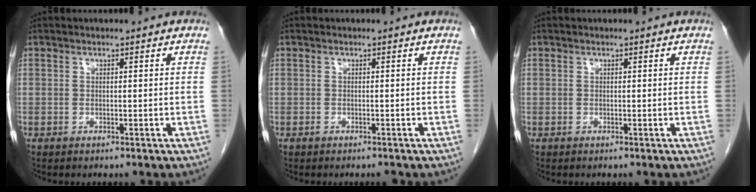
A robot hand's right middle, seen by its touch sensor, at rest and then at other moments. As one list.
[{"total": 0.5, "force": [-0.5, 0.1, 0.2], "torque": [-0.009, -0.001, -0.006]}, {"total": 0.0}]